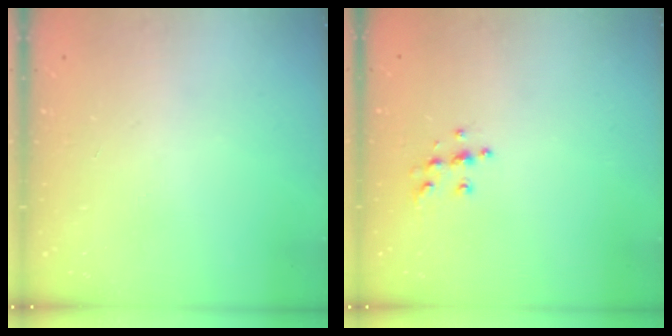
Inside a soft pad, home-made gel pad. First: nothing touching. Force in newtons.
{"total": 5.9, "press": 5.9, "slide": 0.2}